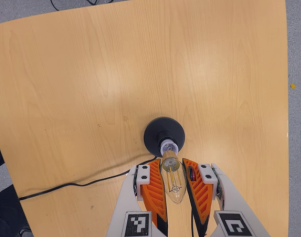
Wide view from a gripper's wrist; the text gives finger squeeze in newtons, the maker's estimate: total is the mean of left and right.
{"total": 20.9, "left": 22.7, "right": 19.2}